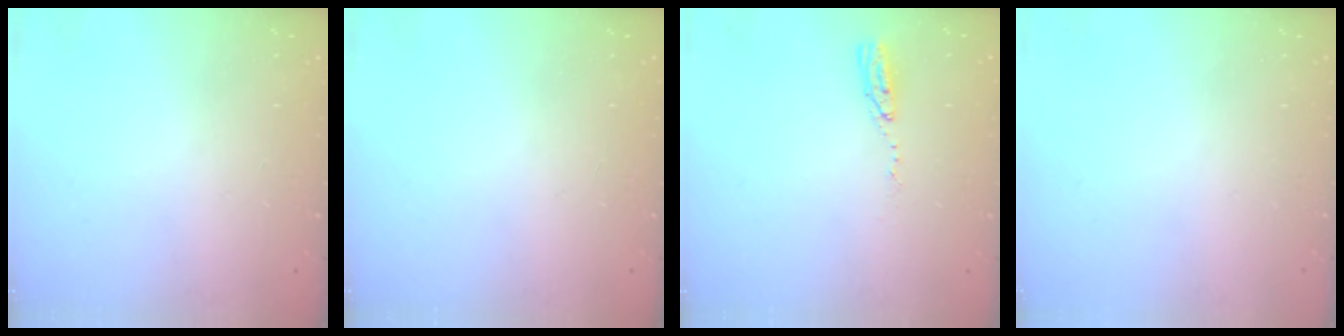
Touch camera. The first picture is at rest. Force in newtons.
{"total": 0.9, "press": 0.0, "slide": 0.9}
{"total": 4.3, "press": 4.3, "slide": 0.4}
{"total": 0.0}